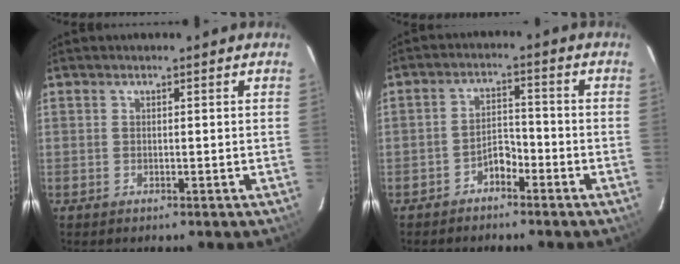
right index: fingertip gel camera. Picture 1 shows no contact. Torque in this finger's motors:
{"motor_torque": [0.00, 0.04, 0.06, 0.03]}